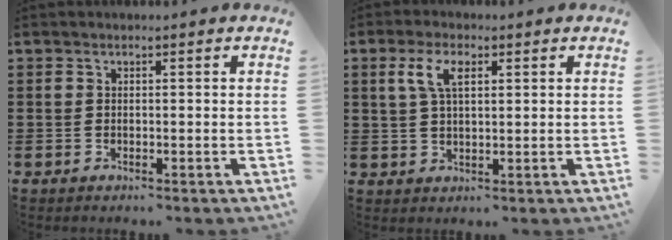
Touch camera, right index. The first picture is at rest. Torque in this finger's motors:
{"motor_torque": [0.87, 0.13, 0.25, 0.12]}